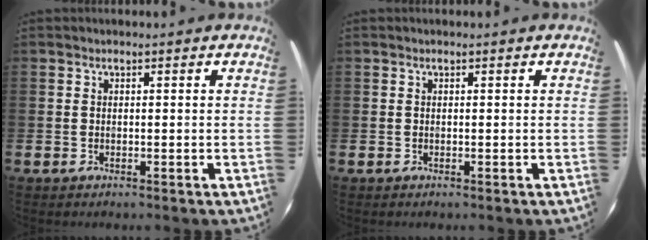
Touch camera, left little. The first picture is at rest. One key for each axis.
{"total": 0.0}